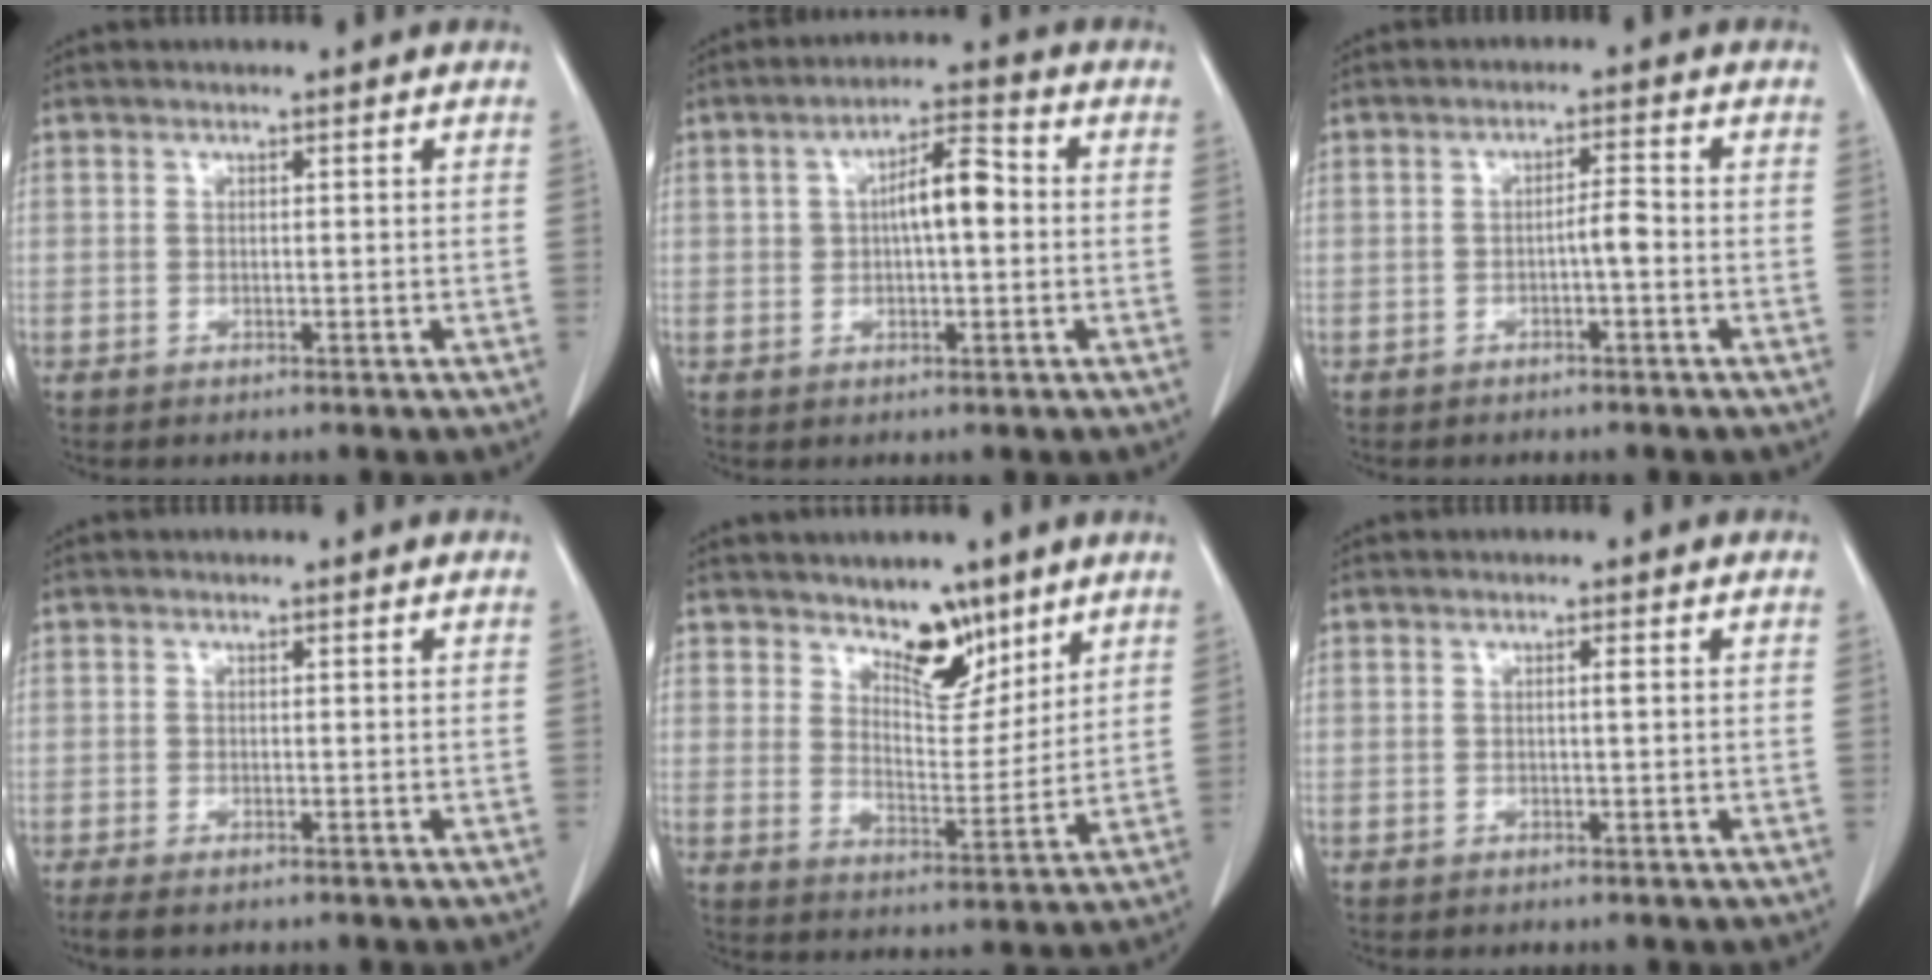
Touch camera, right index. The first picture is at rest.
{"total": 6.6, "force": [0.6, 2.1, 6.2], "torque": [-0.105, 0.022, 0.009]}
{"total": 2.4, "force": [-0.8, 0.3, 2.2], "torque": [-0.033, 0.004, -0.015]}
{"total": 2.6, "force": [-2.0, 0.7, 1.4], "torque": [-0.024, -0.007, -0.028]}
{"total": 7.9, "force": [5.7, 3.4, 4.2], "torque": [-0.058, -0.011, 0.098]}
{"total": 0.7, "force": [0.1, 0.0, 0.7], "torque": [-0.011, 0.002, 0.002]}